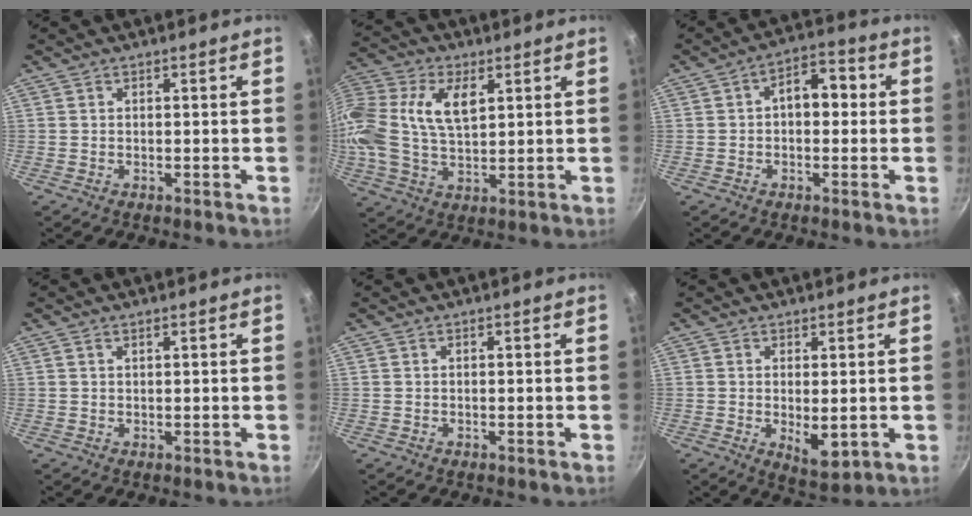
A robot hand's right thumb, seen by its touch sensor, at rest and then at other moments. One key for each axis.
{"total": 20.5, "fx": 5.1, "fy": 12.7, "fz": 15.3, "tx": -0.341, "ty": 0.022, "tz": 0.086}
{"total": 7.5, "fx": 0.6, "fy": 4.8, "fz": 5.7, "tx": -0.049, "ty": 0.023, "tz": -0.003}
{"total": 0.9, "fx": 0.5, "fy": 0.4, "fz": 0.5, "tx": -0.007, "ty": 0.003, "tz": 0.010}
{"total": 0.0}
{"total": 5.9, "fx": -0.3, "fy": 2.5, "fz": 5.3, "tx": -0.078, "ty": -0.016, "tz": 0.003}